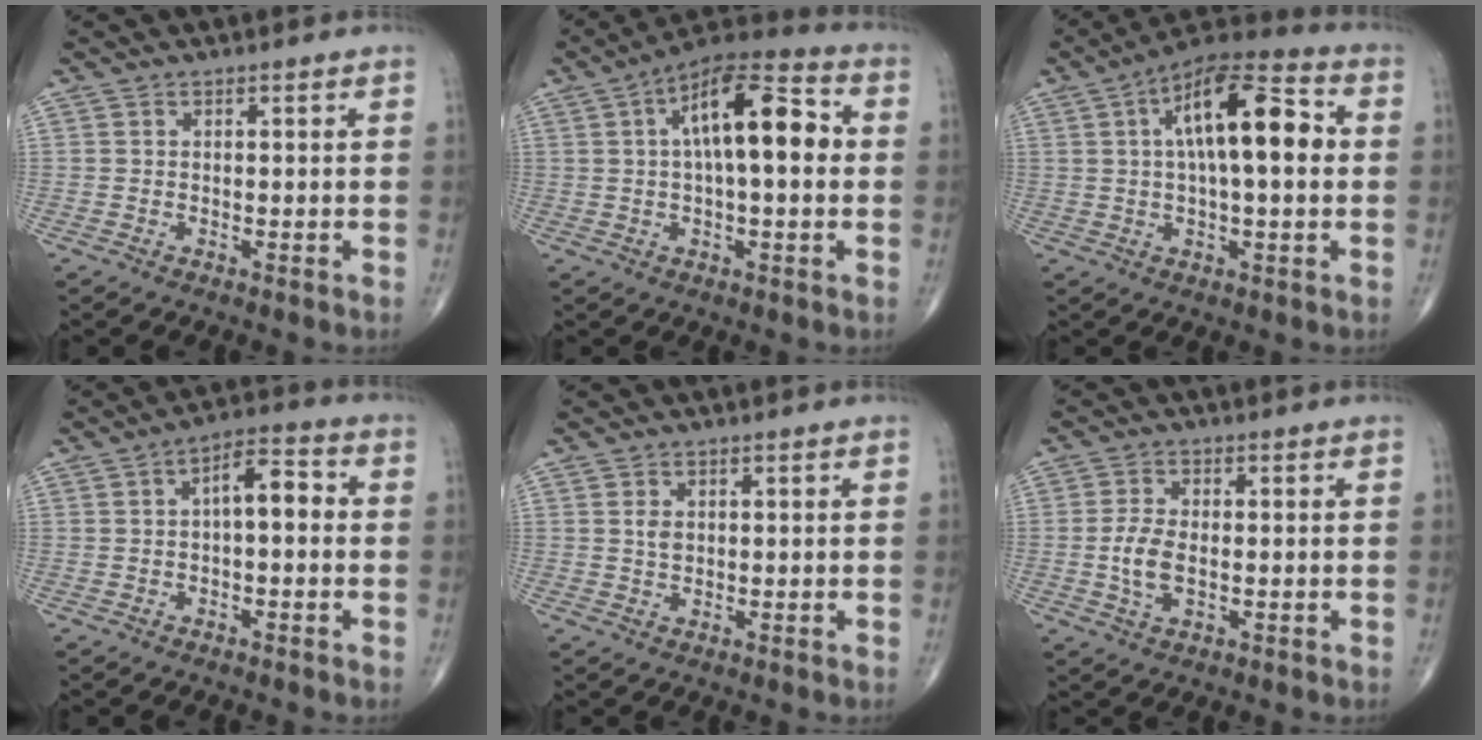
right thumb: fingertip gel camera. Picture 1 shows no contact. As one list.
[{"total": 16.6, "force": [2.8, 6.3, 15.1], "torque": [-0.233, 0.030, 0.034]}, {"total": 17.2, "force": [2.9, 6.4, 15.7], "torque": [-0.244, 0.028, 0.038]}, {"total": 7.1, "force": [0.4, 3.2, 6.3], "torque": [-0.086, 0.028, -0.003]}, {"total": 1.8, "force": [0.5, 1.1, 1.2], "torque": [-0.020, -0.003, 0.011]}, {"total": 5.5, "force": [-0.6, 2.9, 4.6], "torque": [-0.096, -0.002, -0.014]}]